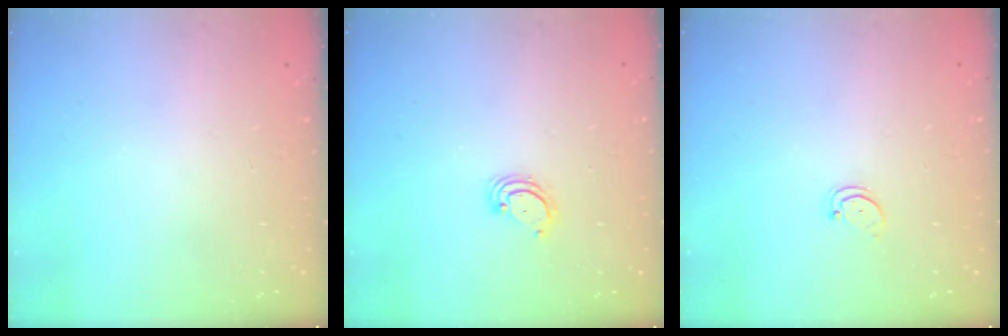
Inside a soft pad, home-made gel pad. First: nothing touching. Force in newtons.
{"total": 2.8, "press": 2.8, "slide": 0.2}
{"total": 1.5, "press": 1.5, "slide": 0.3}